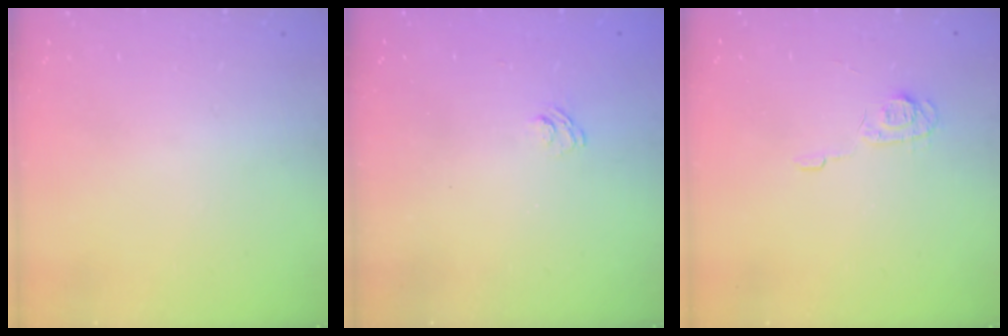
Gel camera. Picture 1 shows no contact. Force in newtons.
{"total": 2.0, "press": 1.5, "slide": 1.3}
{"total": 5.9, "press": 5.8, "slide": 0.9}